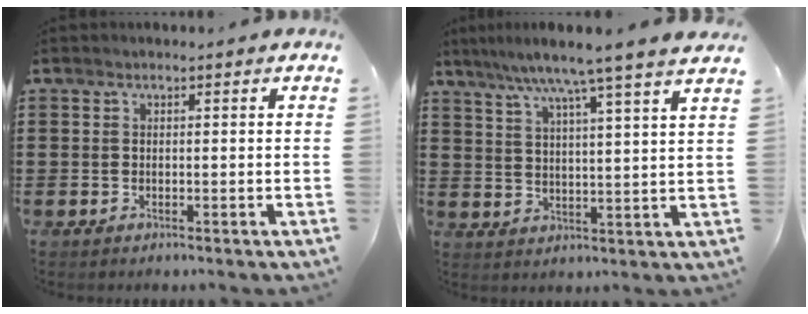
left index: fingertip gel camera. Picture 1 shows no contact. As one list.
[{"total": 6.2, "force": [5.0, -0.8, 3.6], "torque": [-0.084, -0.017, 0.085]}]